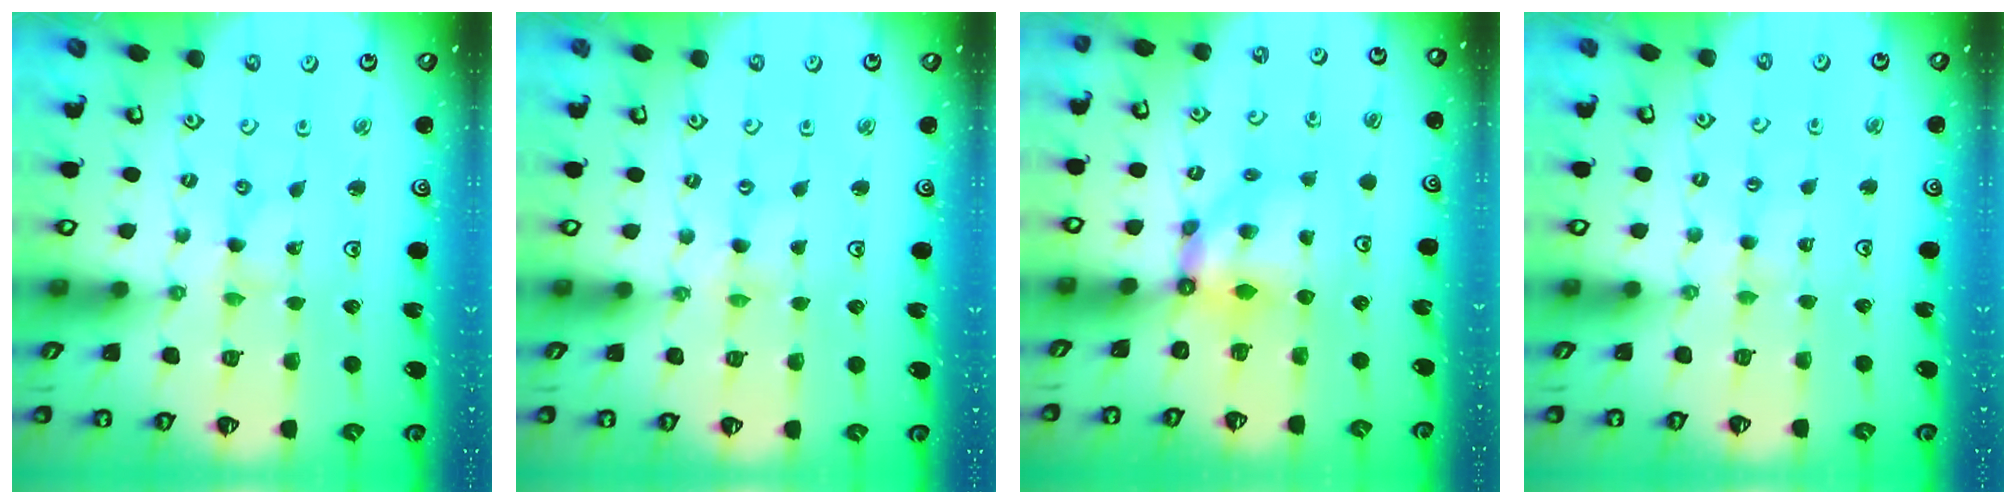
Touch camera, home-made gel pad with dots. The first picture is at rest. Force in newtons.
{"total": 0.0}
{"total": 6.0, "press": 5.9, "slide": 0.4}
{"total": 2.0, "press": 2.0, "slide": 0.3}